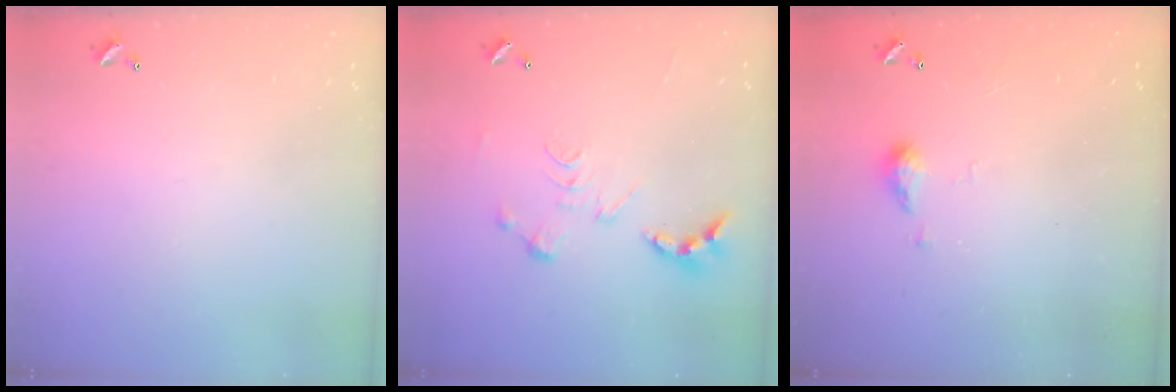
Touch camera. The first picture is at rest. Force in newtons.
{"total": 0.0}
{"total": 3.8, "press": 3.7, "slide": 0.6}